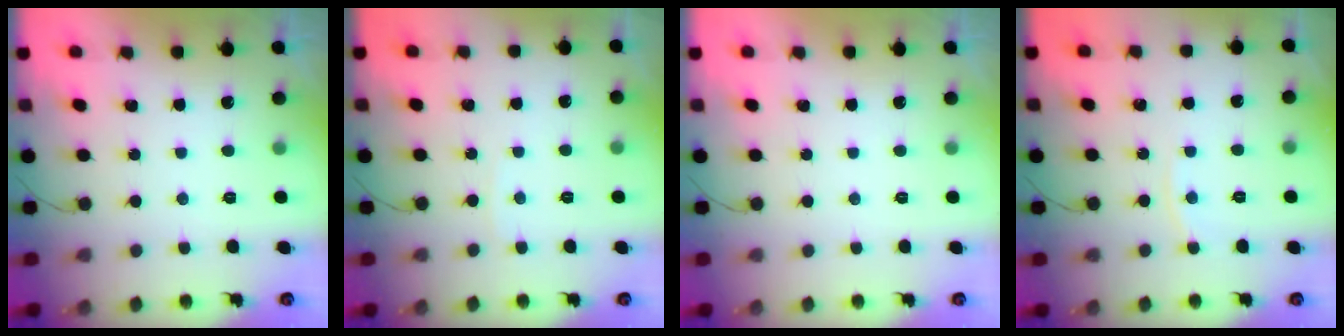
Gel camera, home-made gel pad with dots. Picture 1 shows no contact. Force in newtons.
{"total": 2.2, "press": 2.2, "slide": 0.2}
{"total": 0.0}
{"total": 2.9, "press": 2.9, "slide": 0.1}